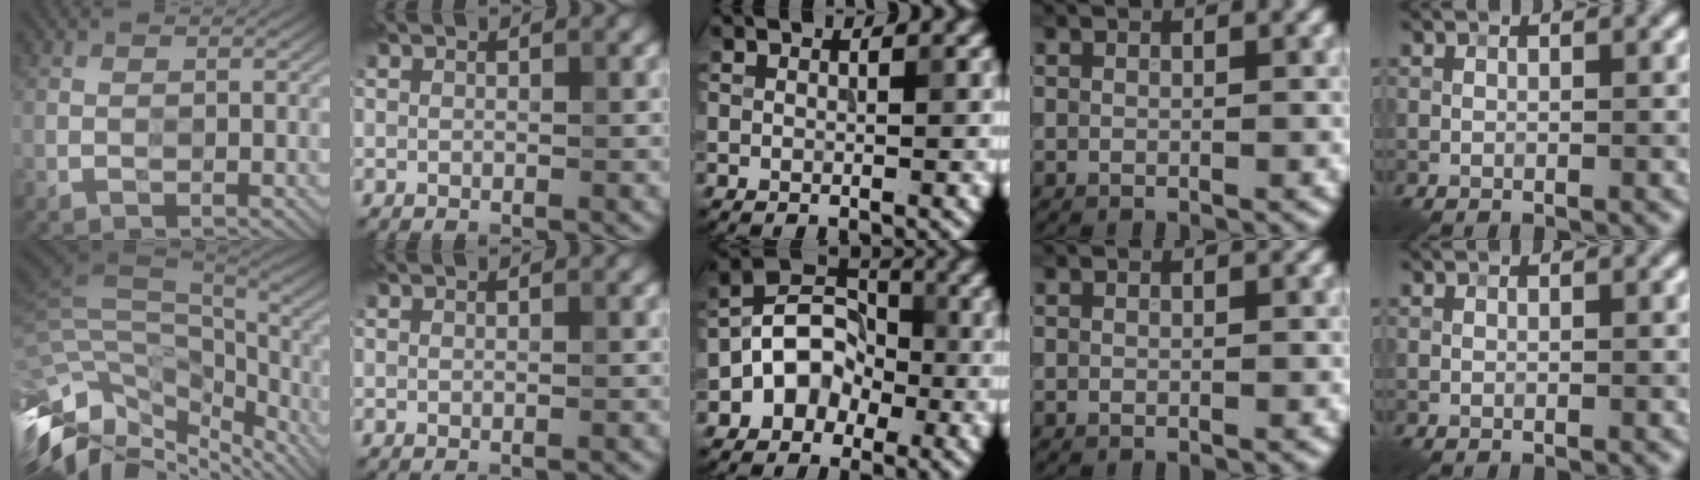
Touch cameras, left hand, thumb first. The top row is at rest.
{"thumb": {"total": 15.3, "force": [-5.2, 8.5, 11.7], "torque": [-0.243, -0.014, -0.055]}, "middle": {"total": 5.4, "force": [-1.9, 4.2, 2.8], "torque": [-0.018, 0.013, -0.048]}}